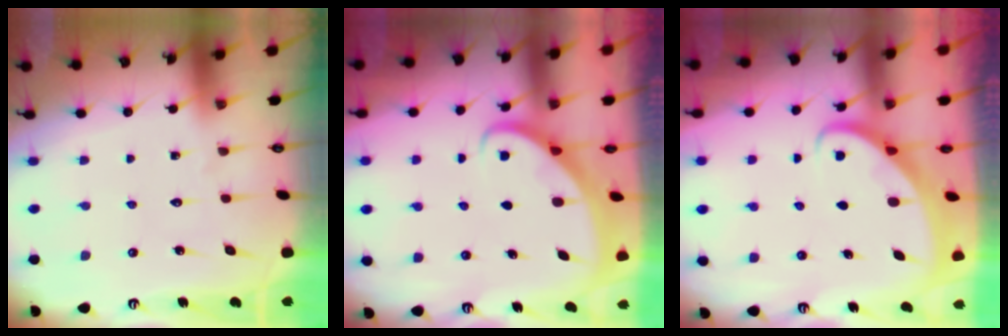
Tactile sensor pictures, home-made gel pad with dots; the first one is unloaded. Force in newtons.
{"total": 2.5, "press": 2.5, "slide": 0.2}
{"total": 2.6, "press": 2.6, "slide": 0.2}